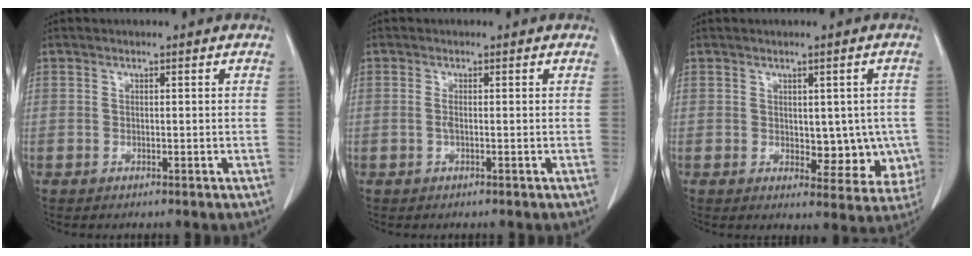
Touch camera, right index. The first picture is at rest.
{"total": 0.8, "force": [-0.2, 0.0, 0.8], "torque": [-0.019, -0.001, -0.004]}
{"total": 7.2, "force": [-0.3, 4.2, 5.9], "torque": [-0.045, 0.002, 0.006]}